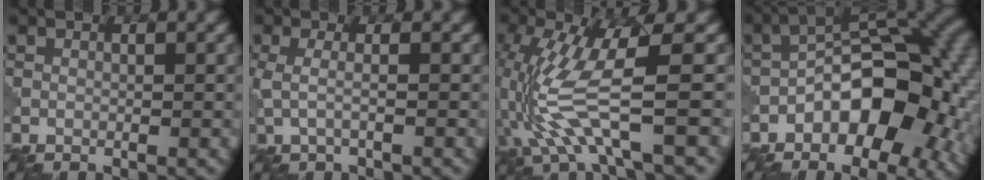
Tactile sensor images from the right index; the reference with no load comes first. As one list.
[{"total": 2.1, "force": [-0.1, 0.7, 2.0], "torque": [-0.045, -0.003, -0.005]}, {"total": 8.1, "force": [-1.7, 1.8, 7.7], "torque": [-0.184, -0.005, -0.031]}, {"total": 11.7, "force": [-3.4, 6.6, 9.1], "torque": [-0.114, 0.012, -0.062]}]